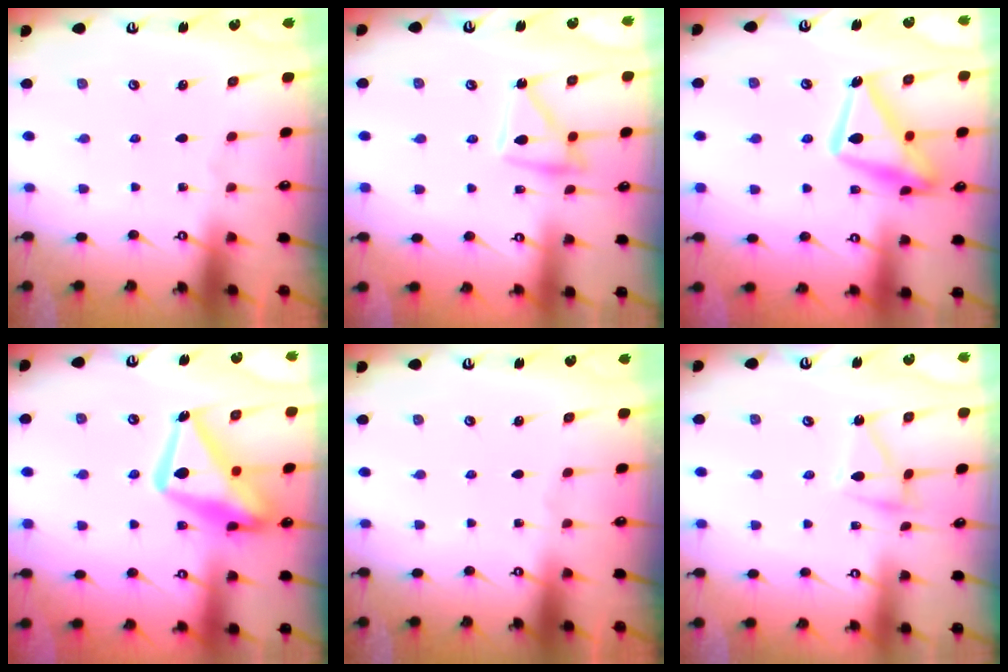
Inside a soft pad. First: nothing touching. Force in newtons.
{"total": 11.6, "press": 11.5, "slide": 1.0}
{"total": 18.2, "press": 18.1, "slide": 1.5}
{"total": 20.2, "press": 20.1, "slide": 1.9}
{"total": 0.0}
{"total": 7.3, "press": 7.2, "slide": 0.4}